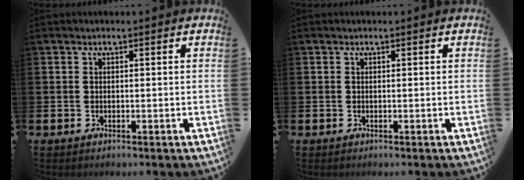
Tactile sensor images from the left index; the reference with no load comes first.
{"total": 0.0}